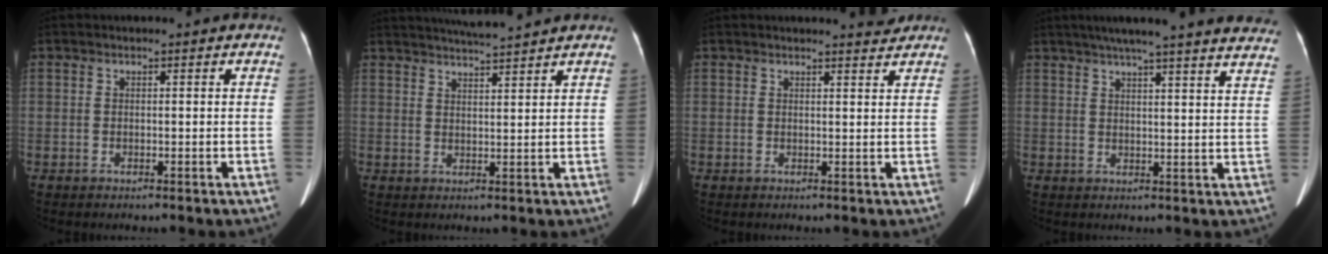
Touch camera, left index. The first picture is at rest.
{"total": 7.0, "force": [6.6, -1.0, 2.3], "torque": [-0.044, 0.012, 0.102]}
{"total": 2.3, "force": [2.3, -0.1, 0.3], "torque": [-0.007, -0.006, 0.025]}
{"total": 25.0, "force": [22.0, 1.1, 11.7], "torque": [-0.179, -0.014, 0.264]}